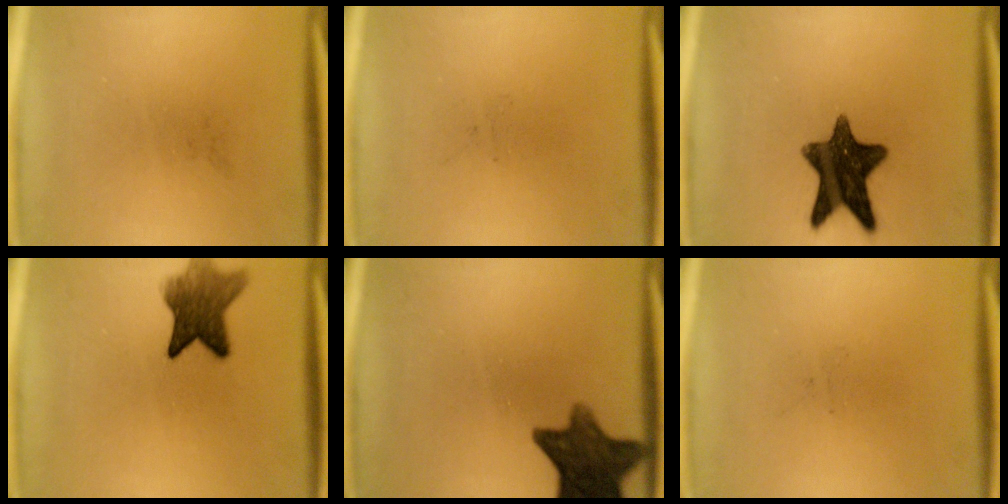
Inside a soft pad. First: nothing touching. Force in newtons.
{"total": 0.0}
{"total": 12.8}
{"total": 7.8}
{"total": 11.9}
{"total": 0.0}